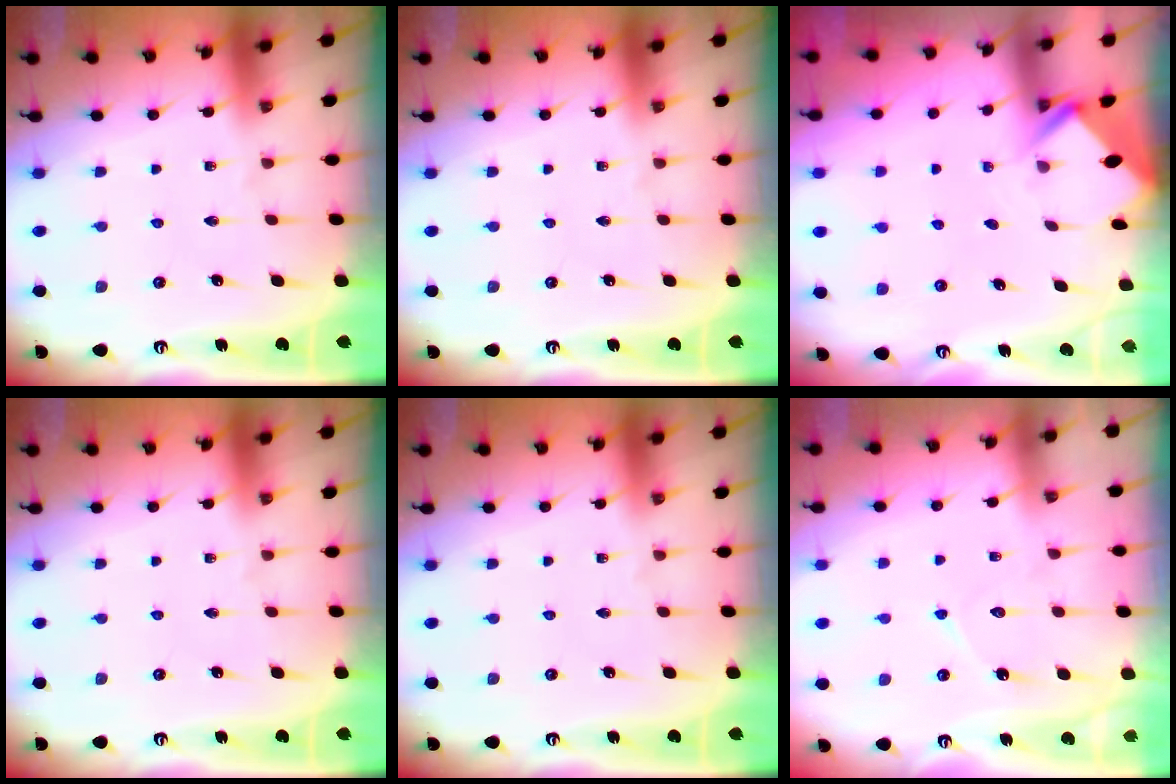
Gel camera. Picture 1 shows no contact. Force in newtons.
{"total": 0.0}
{"total": 2.7, "press": 2.7, "slide": 0.2}
{"total": 0.0}
{"total": 0.0}
{"total": 7.3, "press": 7.2, "slide": 0.8}